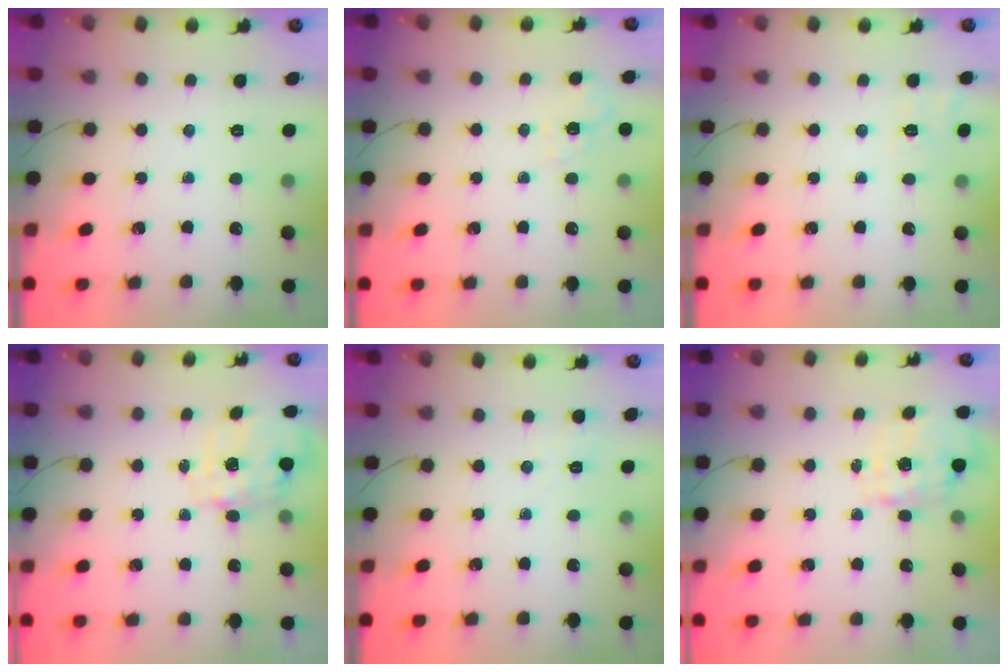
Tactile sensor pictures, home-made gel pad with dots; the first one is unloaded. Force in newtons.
{"total": 1.9, "press": 0.8, "slide": 1.8}
{"total": 6.9, "press": 6.5, "slide": 2.2}
{"total": 2.9, "press": 2.7, "slide": 0.9}
{"total": 2.1, "press": 1.6, "slide": 1.4}
{"total": 1.7, "press": 1.6, "slide": 0.5}